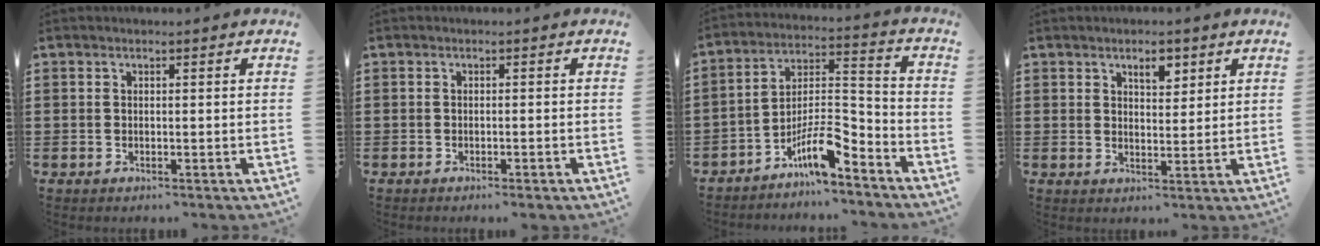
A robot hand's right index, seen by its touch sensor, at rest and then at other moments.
{"total": 0.8, "force": [-0.7, -0.2, 0.3], "torque": [-0.005, -0.003, -0.014]}
{"total": 8.7, "force": [-6.5, 2.0, 5.5], "torque": [-0.108, -0.001, -0.124]}
{"total": 3.5, "force": [2.2, 1.5, 2.2], "torque": [-0.033, -0.001, 0.037]}